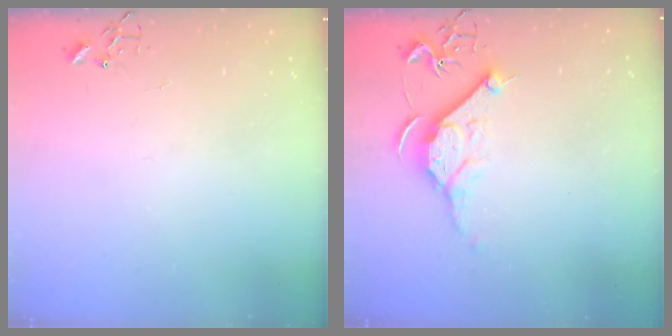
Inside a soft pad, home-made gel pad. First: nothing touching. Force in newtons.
{"total": 11.4, "press": 11.4, "slide": 1.2}